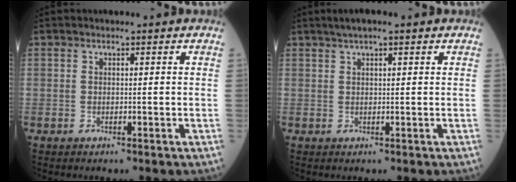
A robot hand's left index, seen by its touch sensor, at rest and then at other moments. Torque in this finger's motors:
{"motor_torque": [-0.74, 0.11, -0.55, -0.06]}